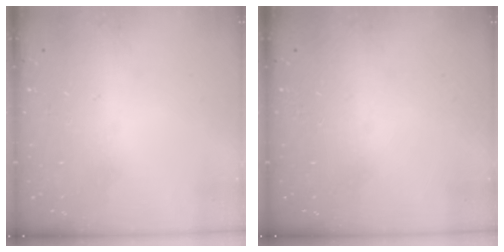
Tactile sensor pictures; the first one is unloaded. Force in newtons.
{"total": 0.0}